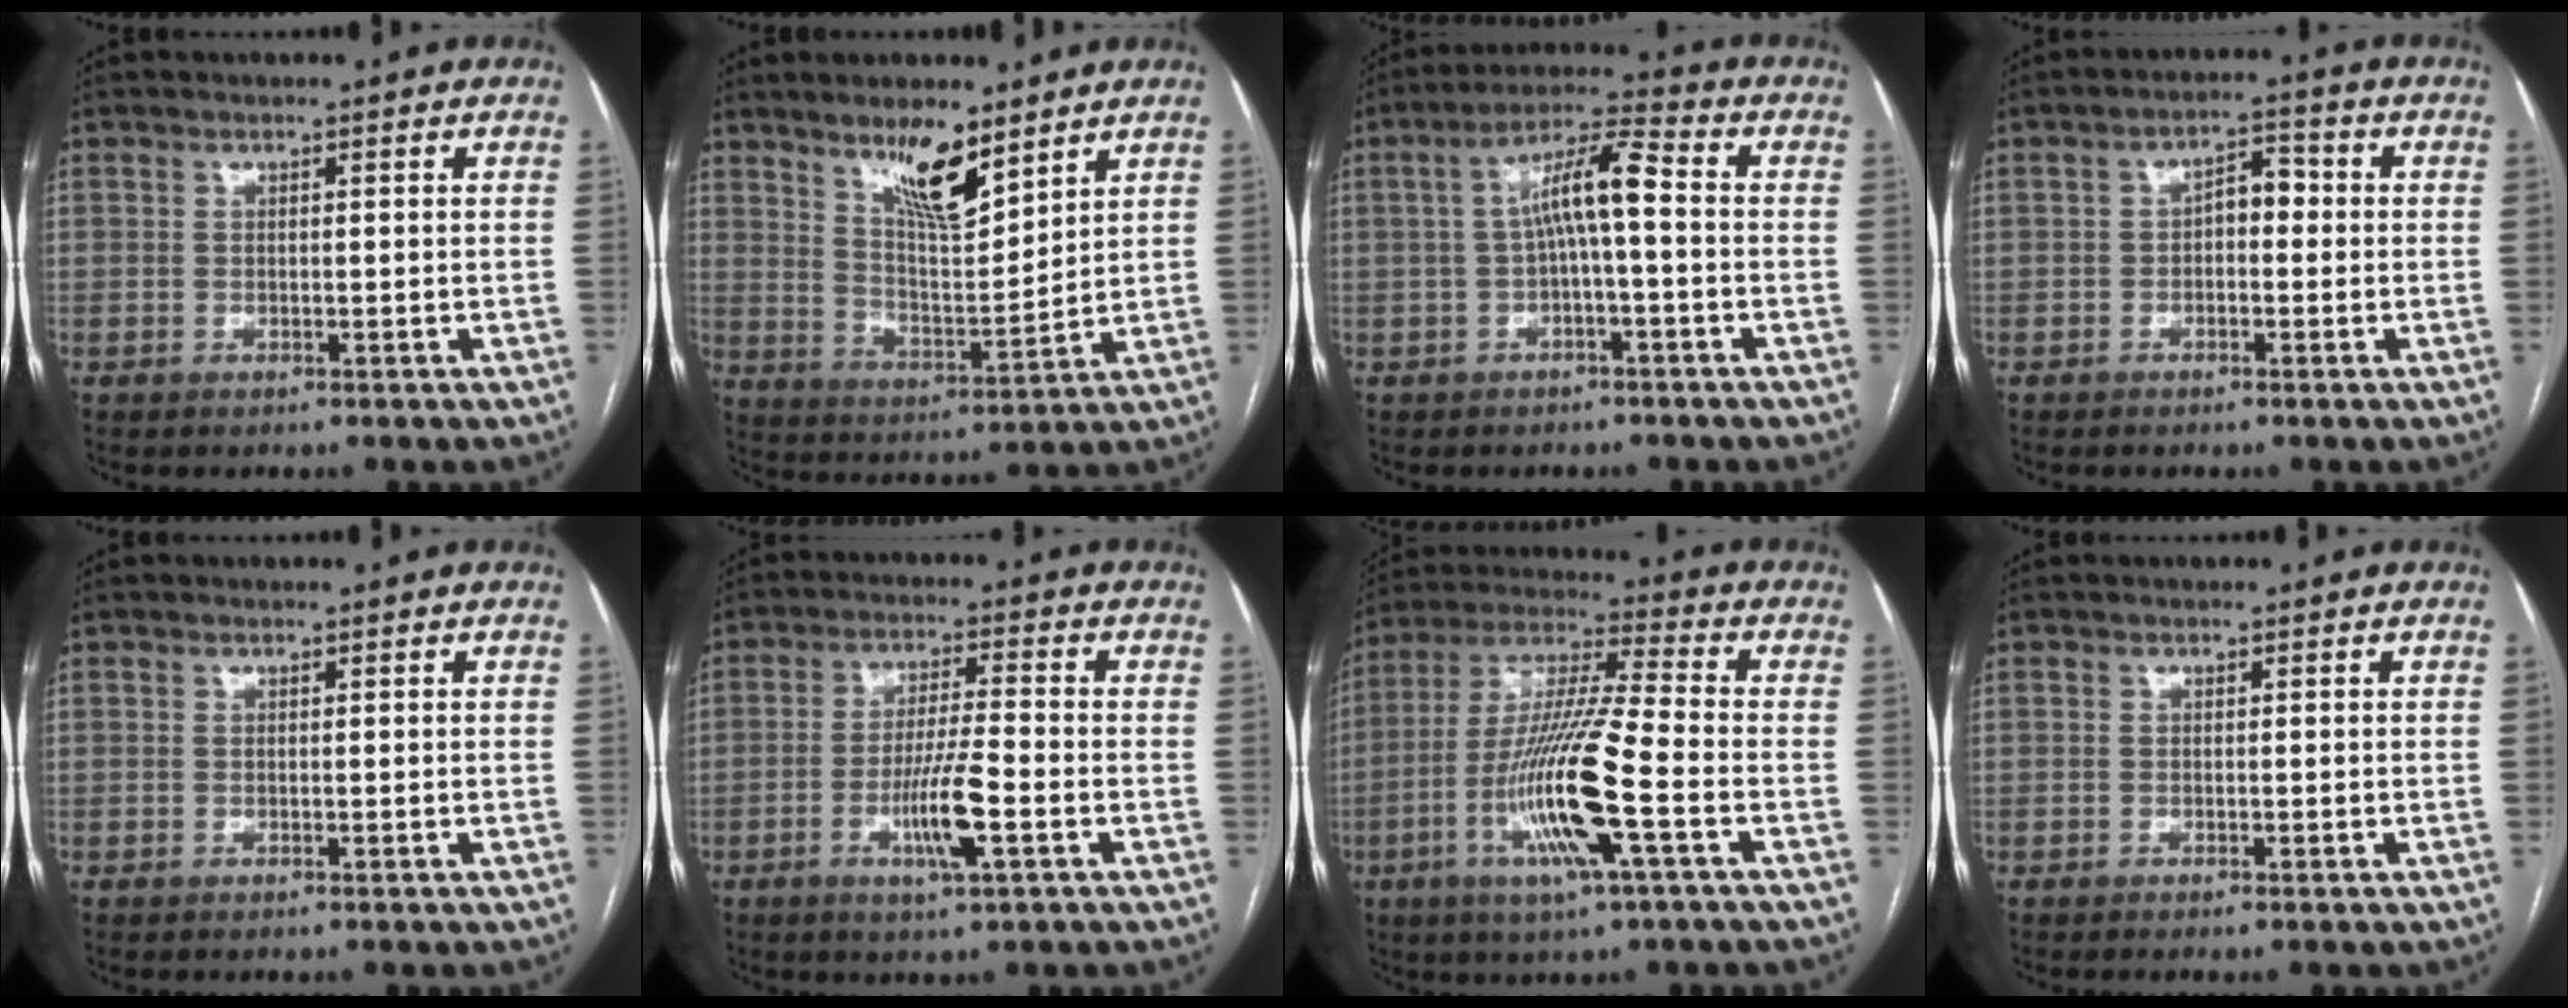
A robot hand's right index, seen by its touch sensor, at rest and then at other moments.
{"total": 9.4, "force": [6.6, 2.0, 6.4], "torque": [-0.117, -0.008, 0.123]}
{"total": 7.8, "force": [-0.1, 1.0, 7.7], "torque": [-0.139, 0.030, -0.003]}
{"total": 3.9, "force": [-0.2, 2.0, 3.3], "torque": [-0.050, 0.022, -0.007]}
{"total": 0.0}
{"total": 7.9, "force": [-2.9, 0.2, 7.3], "torque": [-0.139, -0.008, -0.053]}
{"total": 15.8, "force": [-5.2, 0.3, 14.9], "torque": [-0.302, -0.011, -0.102]}
{"total": 0.9, "force": [-0.7, -0.3, 0.5], "torque": [-0.009, 0.002, -0.013]}